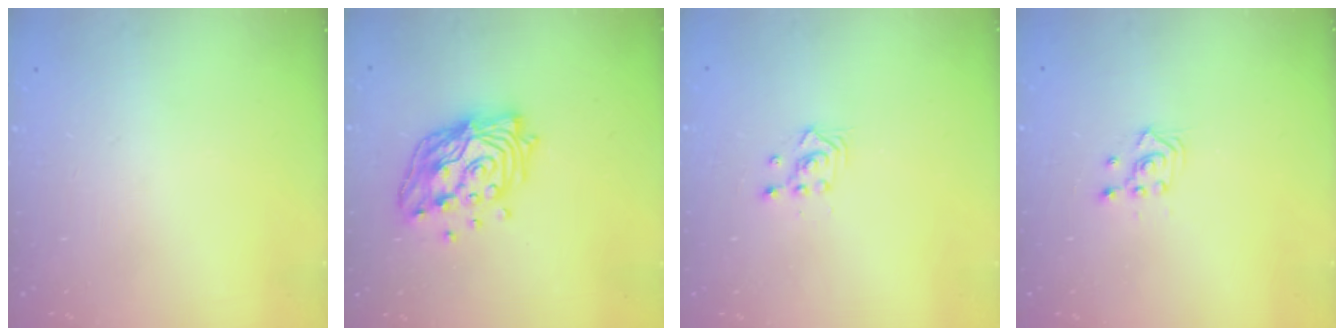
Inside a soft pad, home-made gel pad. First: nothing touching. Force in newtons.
{"total": 17.6, "press": 17.0, "slide": 4.2}
{"total": 2.3, "press": 2.3, "slide": 0.3}
{"total": 2.4, "press": 2.2, "slide": 0.8}